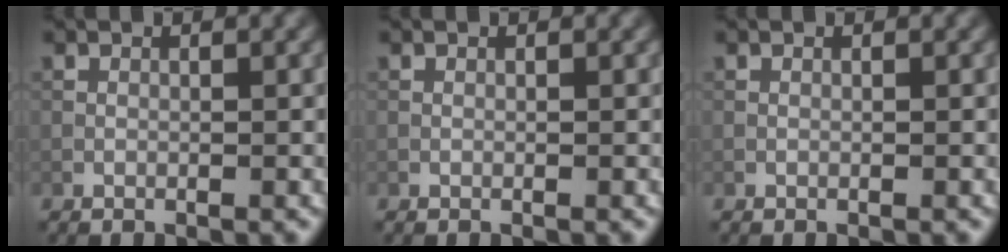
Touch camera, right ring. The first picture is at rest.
{"total": 0.0}
{"total": 0.0}